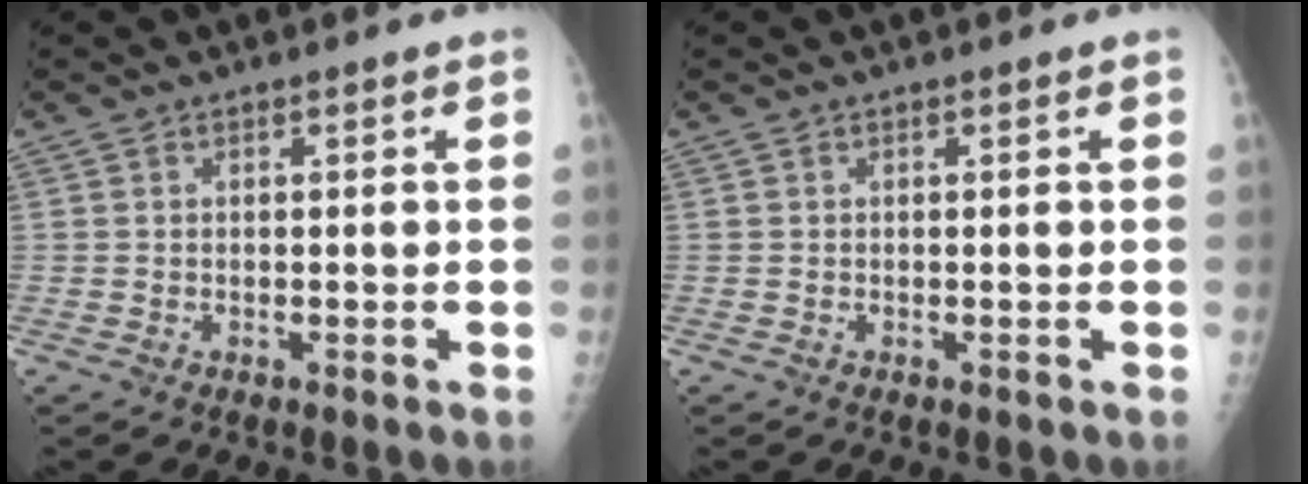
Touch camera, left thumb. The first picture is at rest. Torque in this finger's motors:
{"motor_torque": [-0.16, -0.03, -0.15, -0.03, 0.00]}